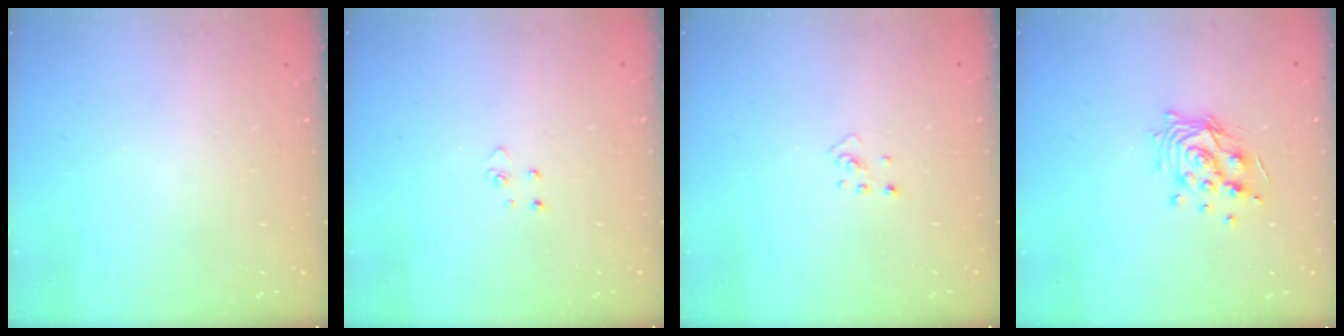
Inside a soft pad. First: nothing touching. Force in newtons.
{"total": 2.8, "press": 2.8, "slide": 0.3}
{"total": 2.5, "press": 2.4, "slide": 0.5}
{"total": 11.5, "press": 11.4, "slide": 1.0}